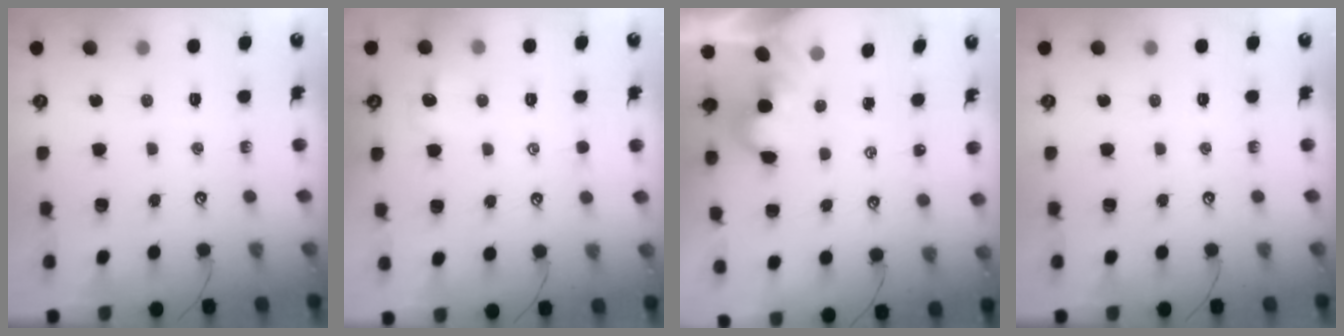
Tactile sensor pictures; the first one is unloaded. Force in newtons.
{"total": 0.9, "press": 0.8, "slide": 0.4}
{"total": 2.0, "press": 2.0, "slide": 0.4}
{"total": 0.0}